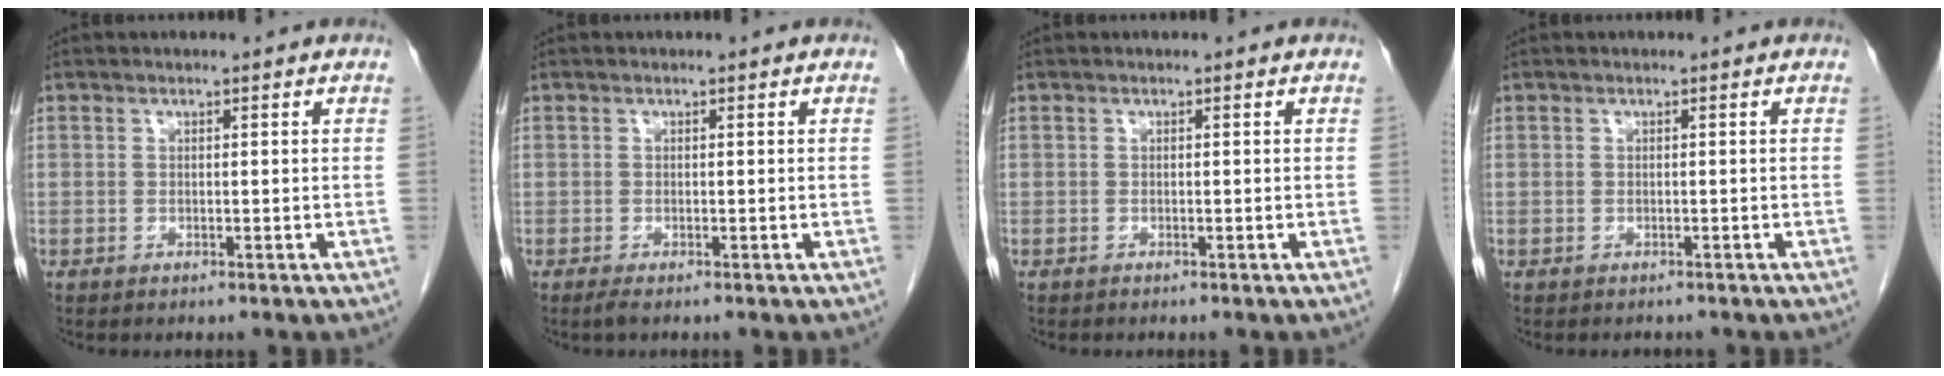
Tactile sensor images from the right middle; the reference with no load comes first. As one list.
[{"total": 0.8, "force": [-0.6, 0.0, 0.6], "torque": [-0.016, -0.005, -0.012]}, {"total": 0.0}, {"total": 1.2, "force": [-1.1, 0.4, 0.2], "torque": [-0.008, -0.002, -0.014]}]